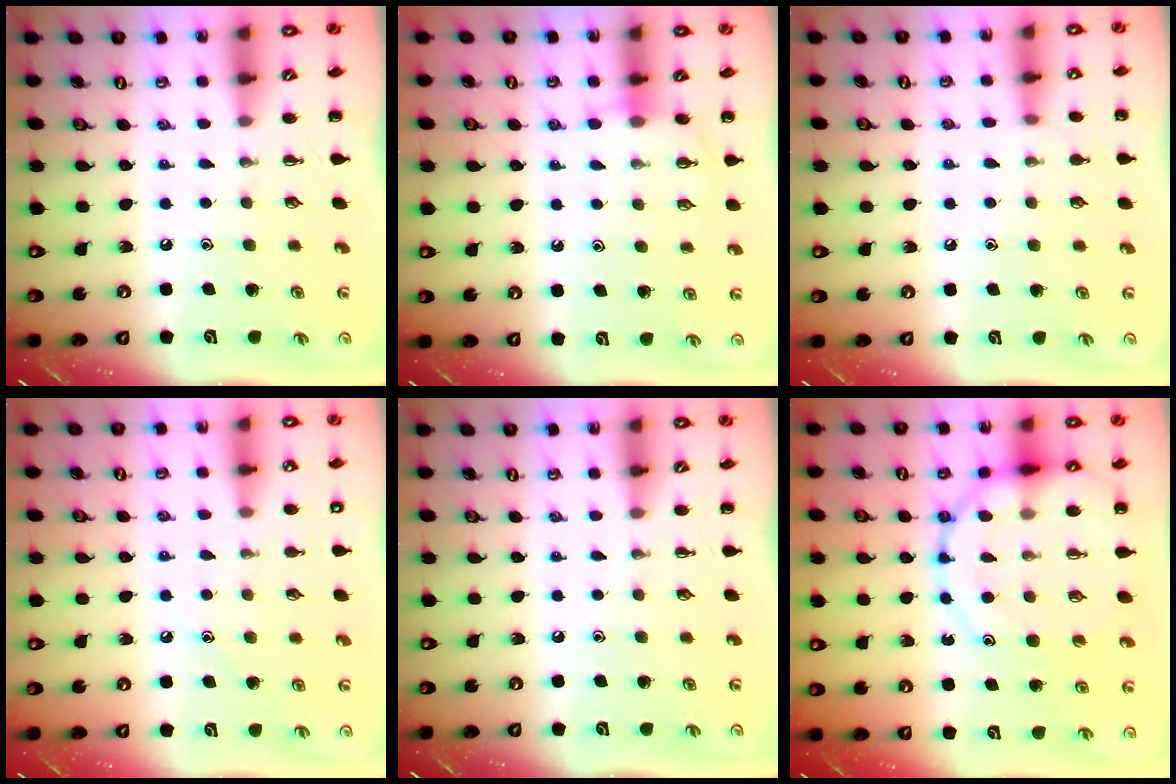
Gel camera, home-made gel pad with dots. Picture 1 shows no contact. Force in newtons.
{"total": 5.4, "press": 5.3, "slide": 1.2}
{"total": 4.4, "press": 4.1, "slide": 1.6}
{"total": 7.0, "press": 6.7, "slide": 1.9}
{"total": 0.0}
{"total": 17.9, "press": 17.8, "slide": 2.2}